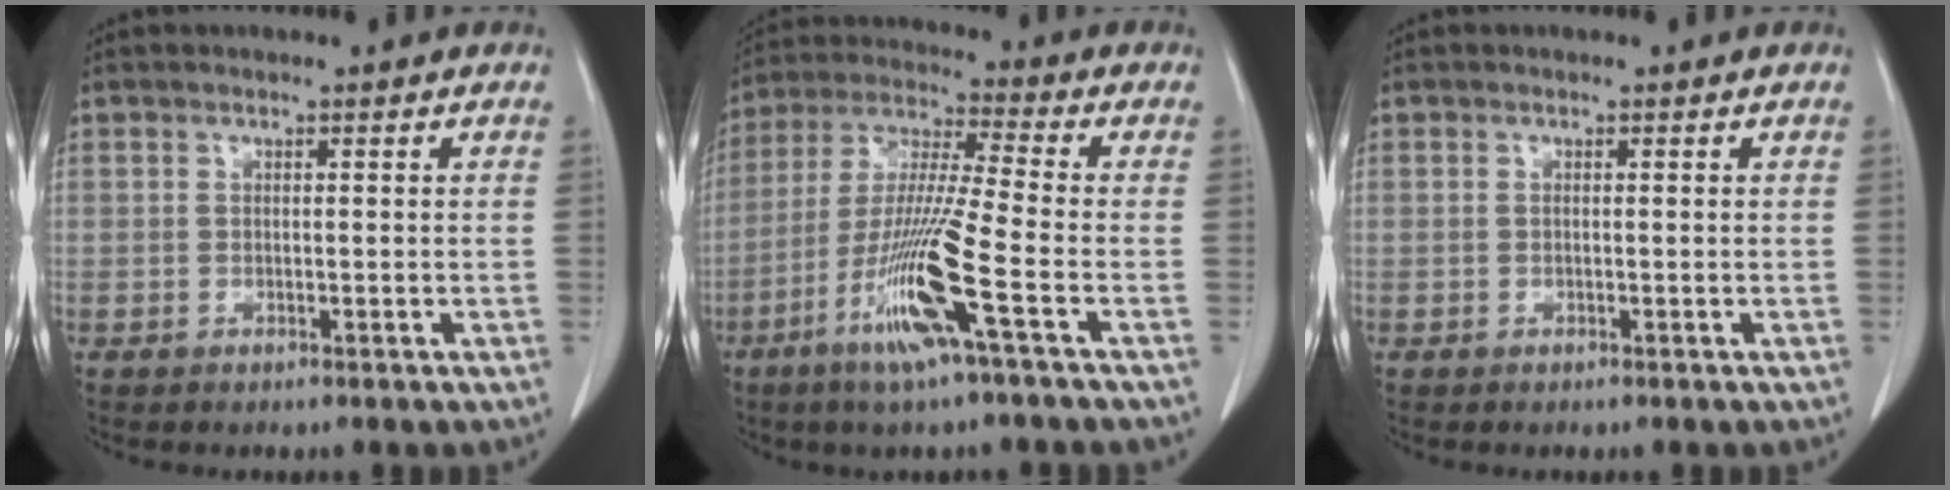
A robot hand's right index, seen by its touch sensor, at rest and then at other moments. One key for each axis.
{"total": 13.6, "fx": -5.9, "fy": -0.9, "fz": 12.3, "tx": -0.248, "ty": -0.021, "tz": -0.116}
{"total": 0.0}